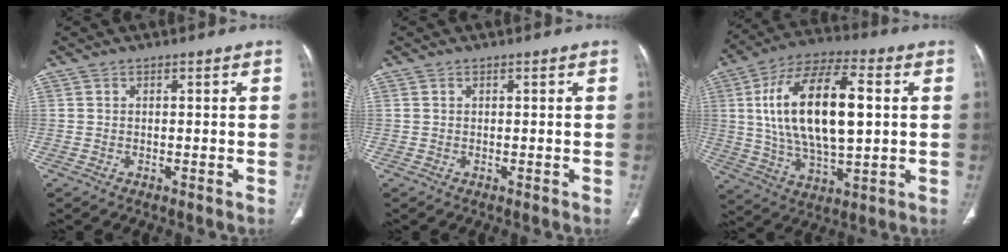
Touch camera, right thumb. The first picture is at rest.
{"total": 0.0}
{"total": 21.4, "force": [3.1, 9.5, 18.9], "torque": [-0.338, 0.006, 0.052]}